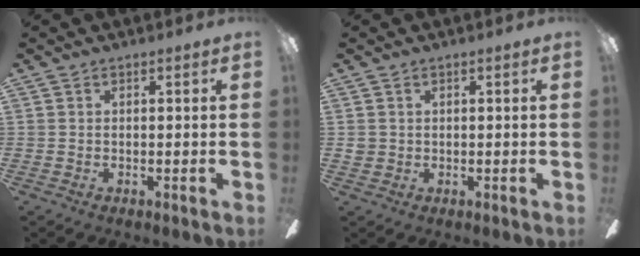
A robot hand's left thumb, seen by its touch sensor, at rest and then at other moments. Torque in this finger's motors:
{"motor_torque": [-0.10, 0.52, 0.11, -0.32, 0.00]}